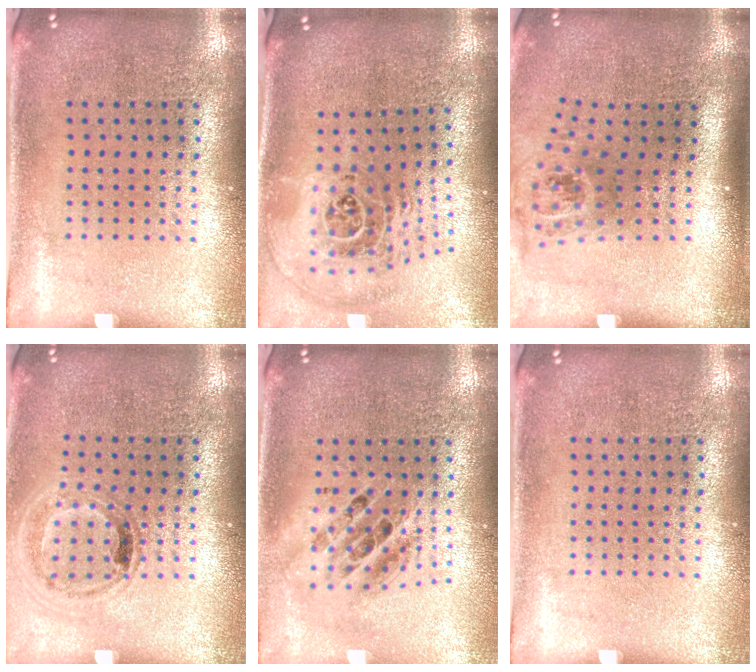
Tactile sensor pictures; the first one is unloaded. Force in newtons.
{"total": 2.5, "press": 1.8, "slide": 1.8}
{"total": 1.8, "press": 1.3, "slide": 1.3}
{"total": 1.0, "press": 1.0, "slide": 0.1}
{"total": 1.7, "press": 1.4, "slide": 1.0}
{"total": 0.0}